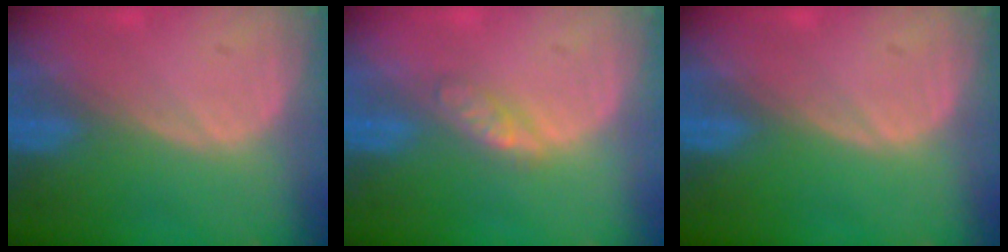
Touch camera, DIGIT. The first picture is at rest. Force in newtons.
{"total": 2.7, "press": 2.7, "slide": 0.3}
{"total": 0.0}